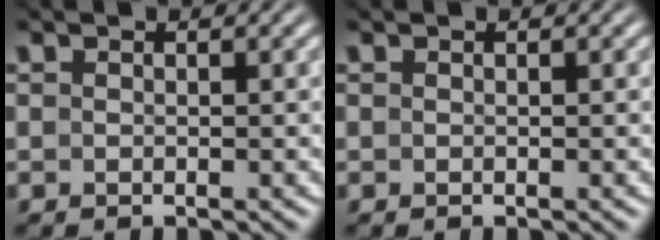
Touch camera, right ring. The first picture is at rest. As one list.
[{"total": 0.0}]